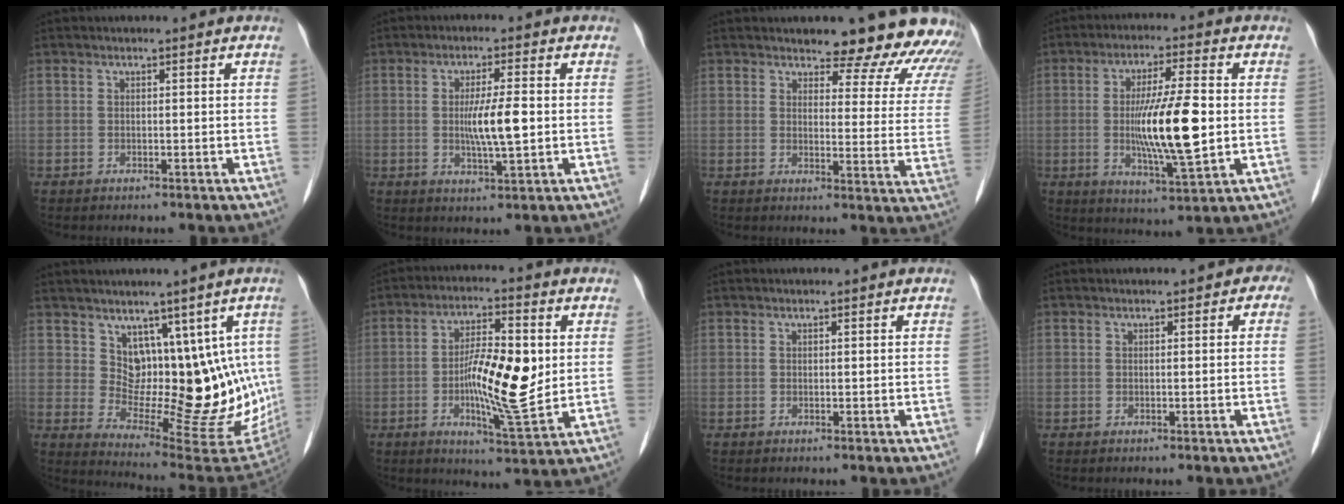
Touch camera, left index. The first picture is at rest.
{"total": 6.0, "force": [-0.2, 0.6, 5.9], "torque": [-0.116, -0.006, -0.004]}
{"total": 16.5, "force": [15.4, 3.9, 4.3], "torque": [-0.011, -0.075, 0.143]}
{"total": 12.1, "force": [-0.6, 1.4, 12.0], "torque": [-0.225, -0.013, -0.011]}
{"total": 12.7, "force": [3.6, 6.5, 10.3], "torque": [-0.121, 0.000, 0.074]}
{"total": 11.6, "force": [0.0, 2.8, 11.3], "torque": [-0.203, -0.001, -0.002]}
{"total": 0.0}
{"total": 1.2, "force": [-0.2, 1.0, 0.5], "torque": [0.010, 0.010, -0.013]}